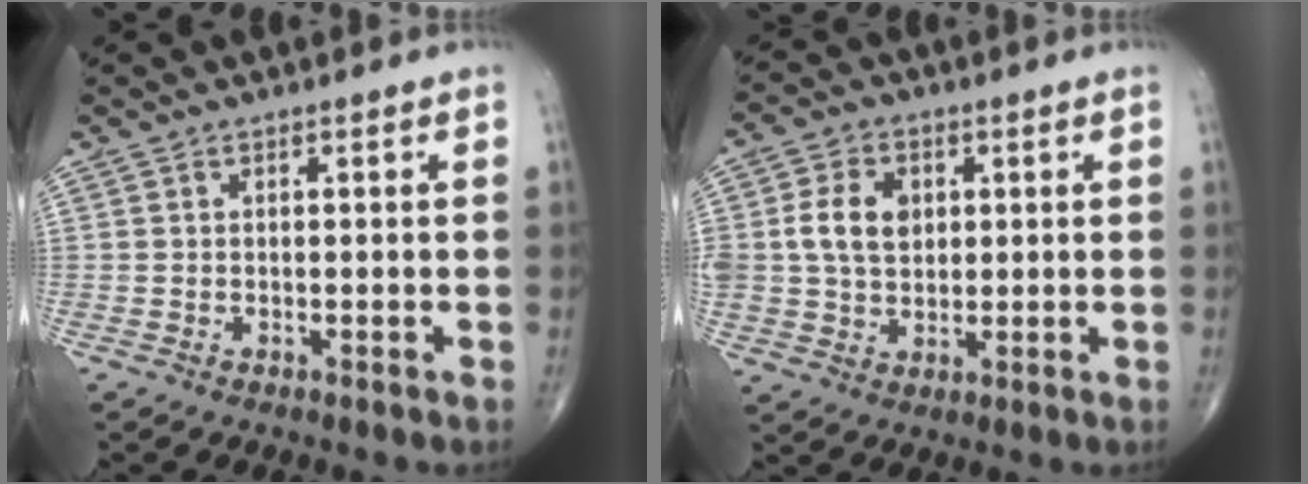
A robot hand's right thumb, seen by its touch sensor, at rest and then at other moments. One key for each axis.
{"total": 8.3, "fx": 1.5, "fy": 6.2, "fz": 5.4, "tx": -0.085, "ty": 0.001, "tz": 0.029}